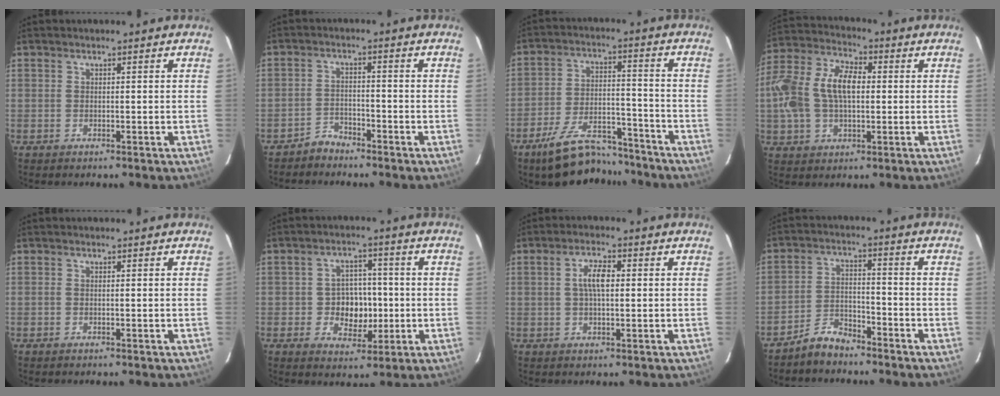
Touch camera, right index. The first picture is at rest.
{"total": 3.2, "force": [-2.9, 1.3, 0.0], "torque": [-0.003, 0.009, -0.053]}
{"total": 15.2, "force": [-12.6, 5.5, 6.4], "torque": [-0.131, 0.009, -0.189]}
{"total": 16.1, "force": [0.6, 10.1, 12.6], "torque": [-0.268, 0.023, 0.011]}
{"total": 0.0}
{"total": 7.3, "force": [-1.2, 6.2, 3.7], "torque": [-0.076, 0.012, -0.011]}
{"total": 4.4, "force": [0.5, 1.6, 4.1], "torque": [-0.078, 0.009, 0.011]}
{"total": 5.5, "force": [-4.9, 2.0, 1.4], "torque": [-0.040, 0.018, -0.087]}